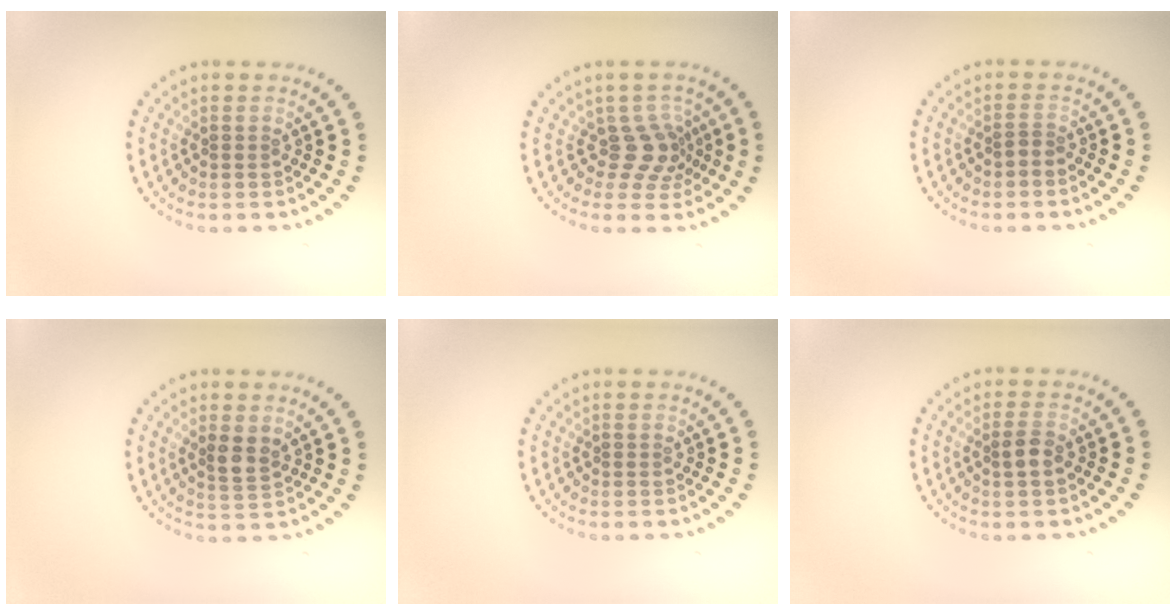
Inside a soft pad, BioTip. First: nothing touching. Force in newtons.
{"total": 2.8, "press": 2.0, "slide": 2.0}
{"total": 0.6, "press": 0.4, "slide": 0.5}
{"total": 1.9, "press": 1.8, "slide": 0.7}
{"total": 0.0}
{"total": 1.6, "press": 1.6, "slide": 0.5}